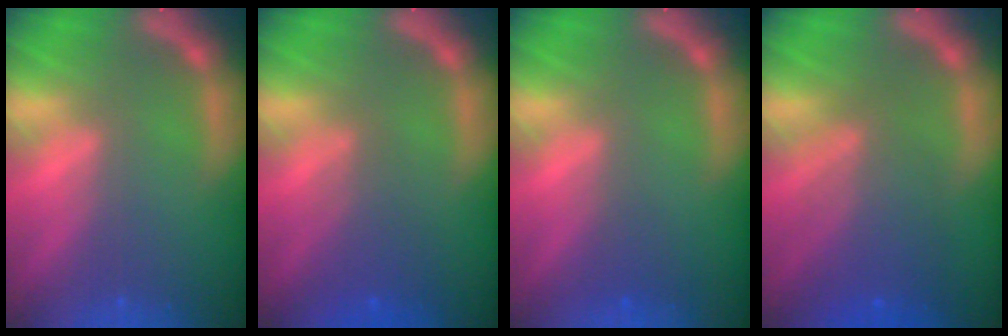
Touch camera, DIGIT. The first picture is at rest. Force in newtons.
{"total": 3.0}
{"total": 1.0}
{"total": 6.0}